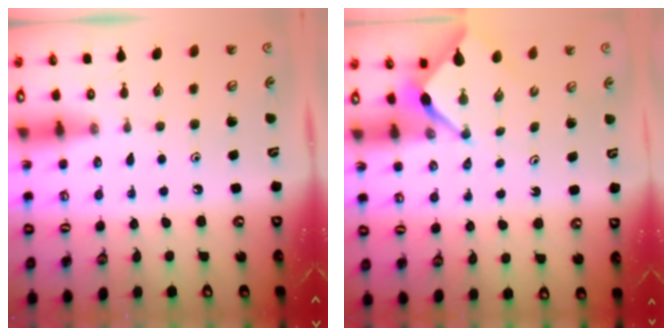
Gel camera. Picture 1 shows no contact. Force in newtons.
{"total": 2.6, "press": 2.6, "slide": 0.3}